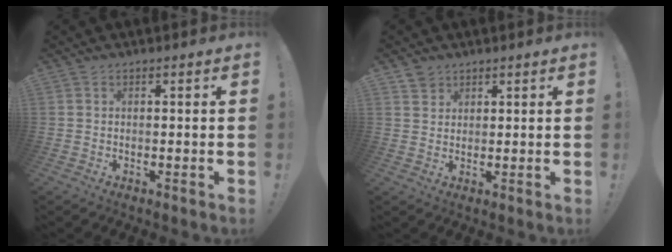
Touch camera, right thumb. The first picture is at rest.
{"total": 3.0, "force": [2.4, 1.9, 0.4], "torque": [-0.005, -0.010, 0.044]}